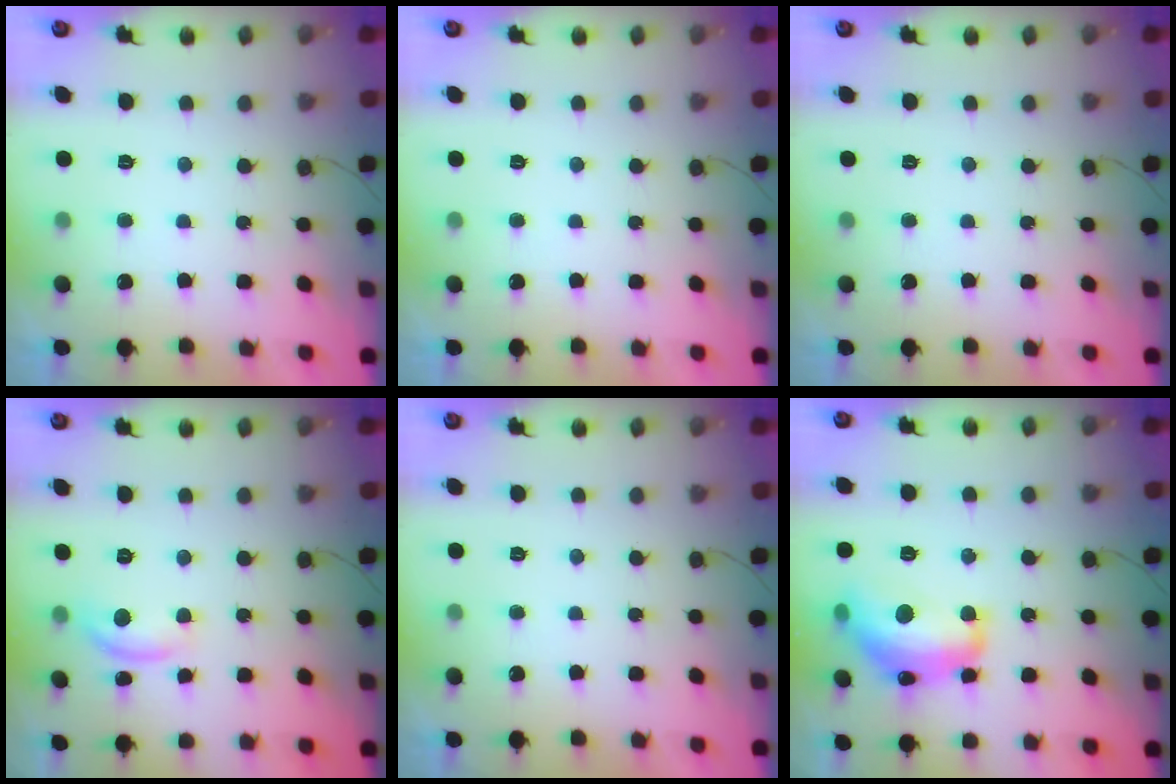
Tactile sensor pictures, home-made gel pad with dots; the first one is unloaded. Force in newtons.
{"total": 0.0}
{"total": 0.0}
{"total": 7.4, "press": 7.4, "slide": 0.5}
{"total": 0.0}
{"total": 17.7, "press": 17.7, "slide": 0.9}